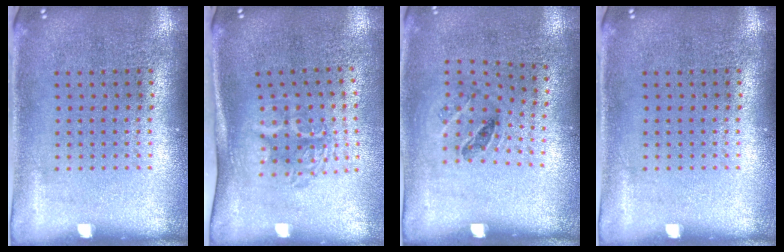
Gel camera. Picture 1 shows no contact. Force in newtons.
{"total": 1.7, "press": 1.3, "slide": 1.2}
{"total": 1.3, "press": 0.8, "slide": 1.1}
{"total": 0.0}